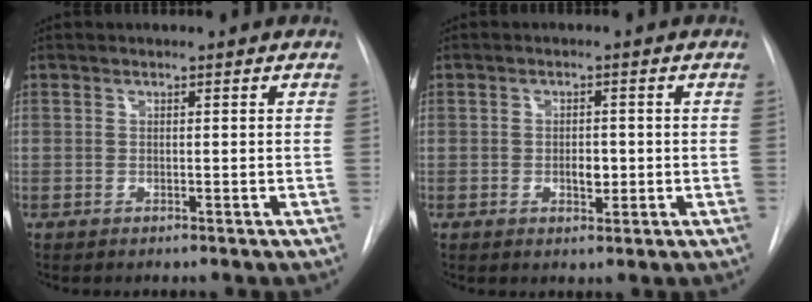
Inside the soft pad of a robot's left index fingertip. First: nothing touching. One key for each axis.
{"total": 2.5, "fx": -0.4, "fy": 1.4, "fz": 2.0, "tx": -0.031, "ty": 0.001, "tz": -0.002}